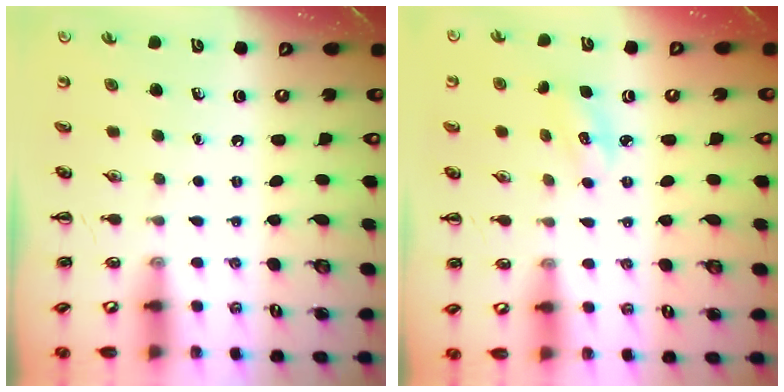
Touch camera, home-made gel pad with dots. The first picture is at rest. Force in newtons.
{"total": 4.0, "press": 3.9, "slide": 1.1}